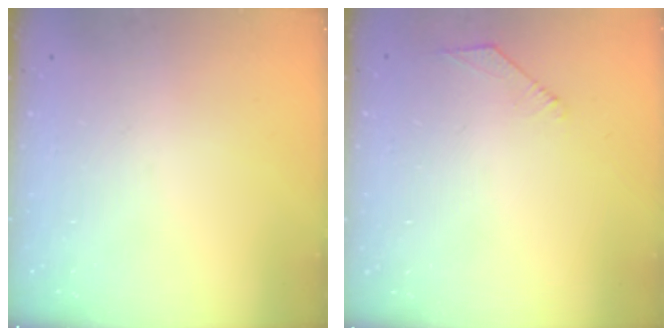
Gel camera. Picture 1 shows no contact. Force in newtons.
{"total": 3.0, "press": 2.9, "slide": 0.7}